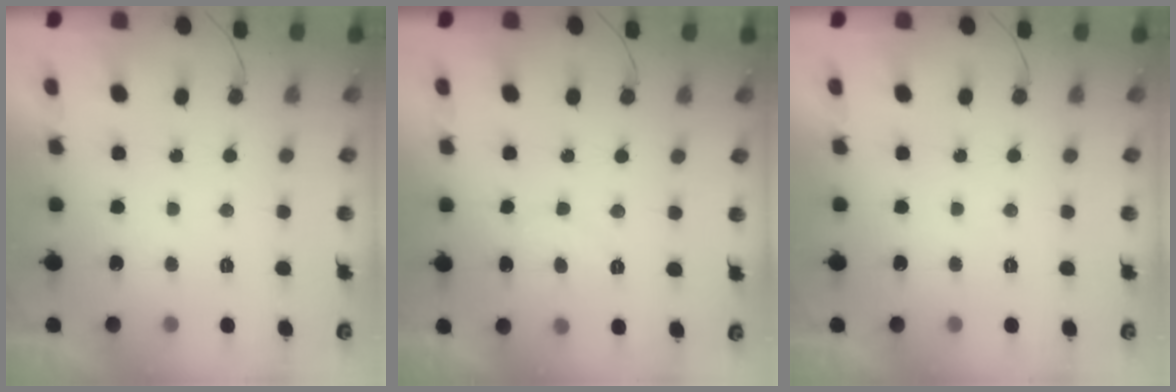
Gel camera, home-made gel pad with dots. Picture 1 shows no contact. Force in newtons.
{"total": 4.8, "press": 4.8, "slide": 0.5}
{"total": 0.0}